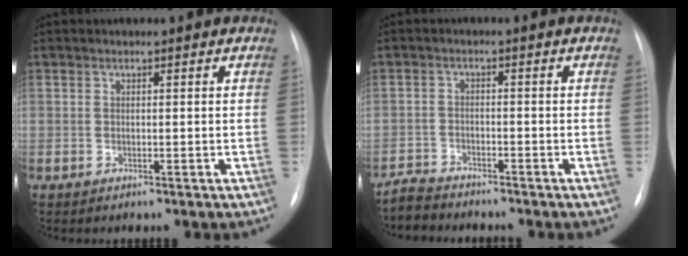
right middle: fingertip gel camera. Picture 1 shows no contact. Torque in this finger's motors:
{"motor_torque": [0.04, -0.04, -0.05, 0.00]}